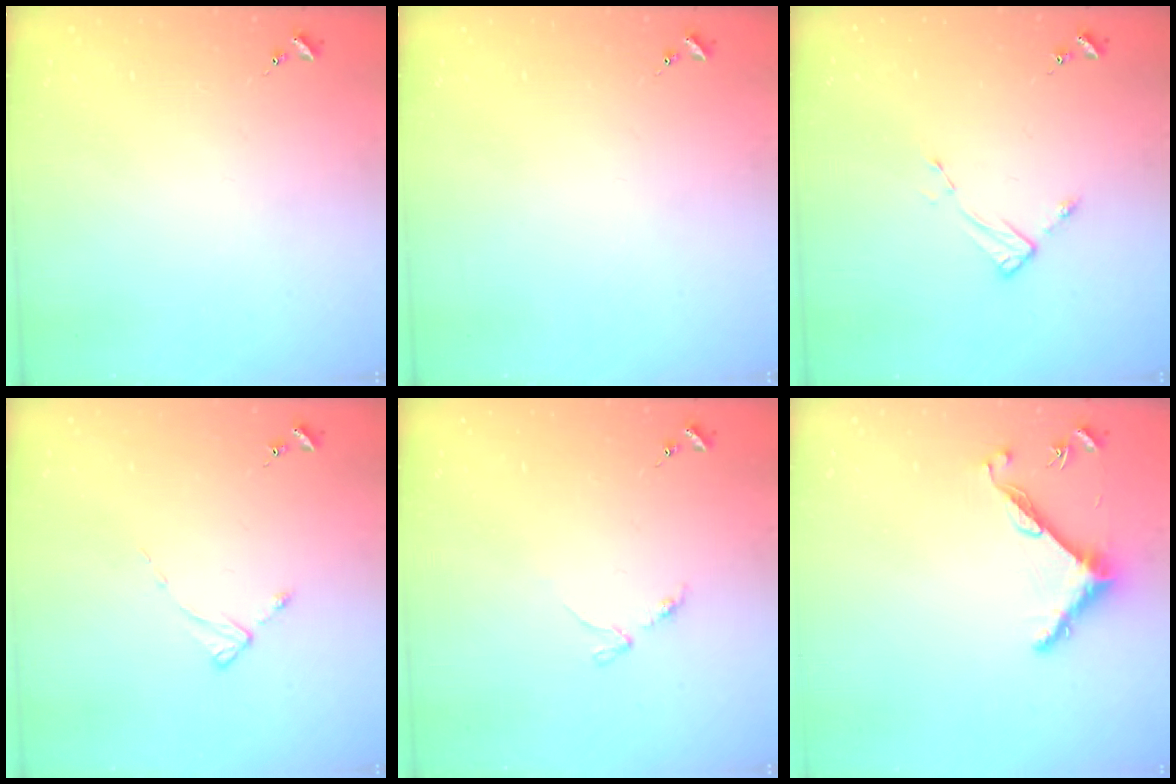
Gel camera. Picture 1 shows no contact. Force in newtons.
{"total": 0.0}
{"total": 3.8, "press": 3.8, "slide": 0.3}
{"total": 1.9, "press": 1.8, "slide": 0.3}
{"total": 2.9, "press": 2.8, "slide": 0.4}
{"total": 7.5, "press": 7.5, "slide": 0.5}